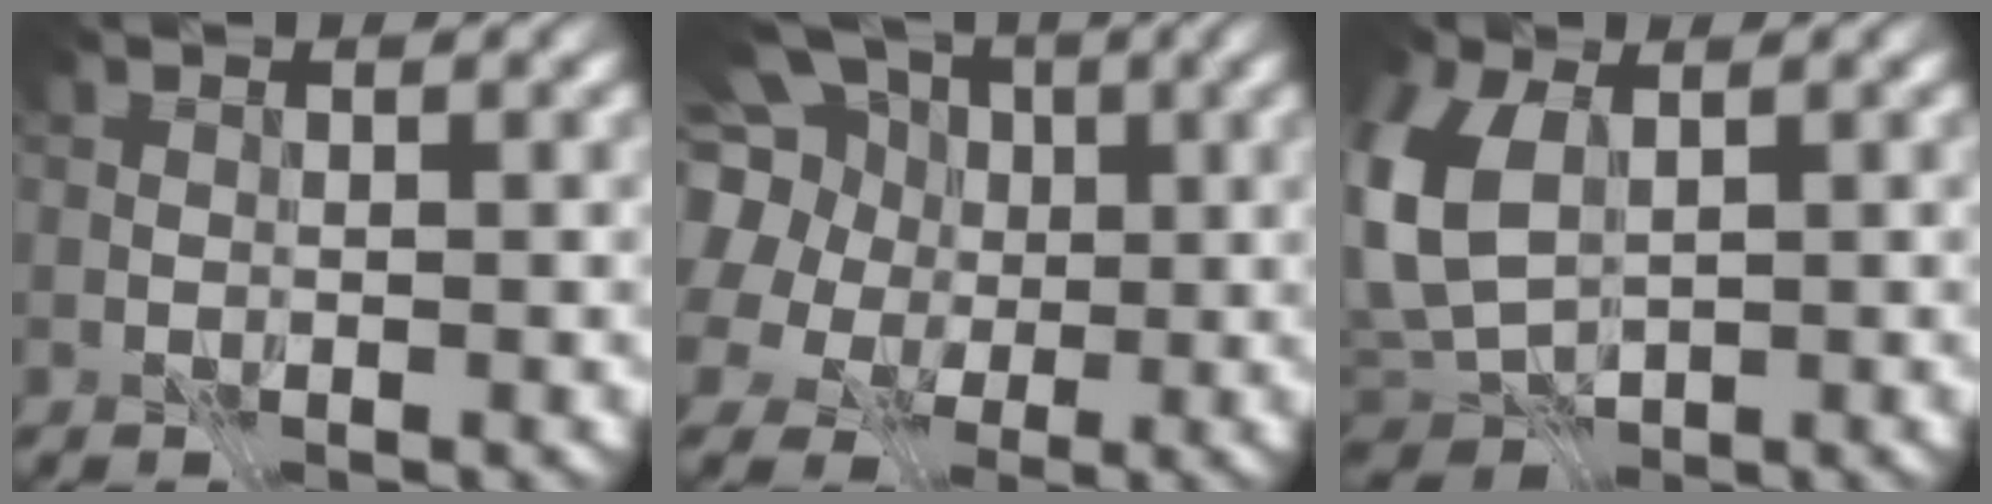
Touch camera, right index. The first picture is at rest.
{"total": 15.5, "force": [5.4, 12.2, 8.0], "torque": [-0.188, 0.034, 0.066]}
{"total": 6.7, "force": [1.0, 4.3, 5.0], "torque": [-0.142, 0.001, 0.015]}